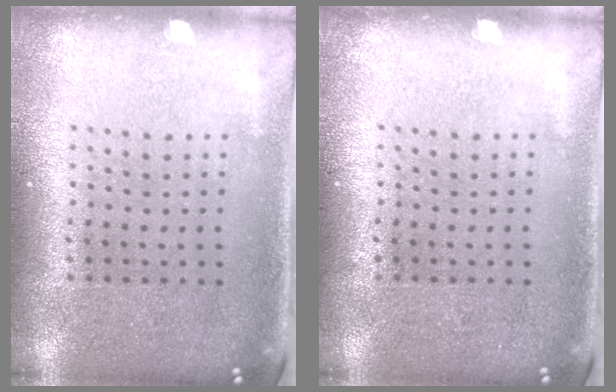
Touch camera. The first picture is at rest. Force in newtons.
{"total": 0.0}